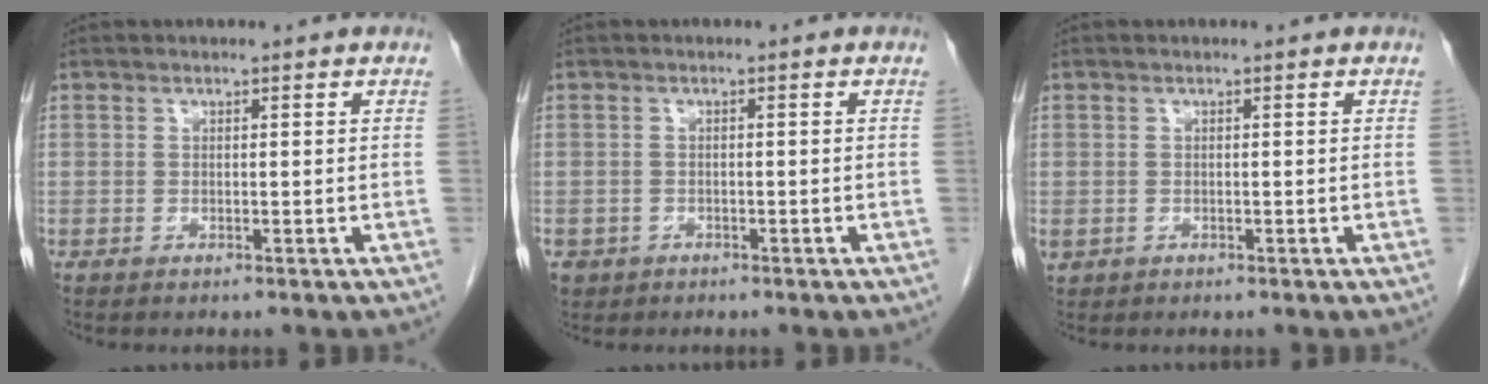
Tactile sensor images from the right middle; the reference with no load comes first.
{"total": 2.7, "force": [-1.6, 2.0, 0.5], "torque": [-0.010, 0.001, -0.025]}
{"total": 1.0, "force": [-0.2, 0.9, 0.5], "torque": [-0.013, 0.001, 0.006]}